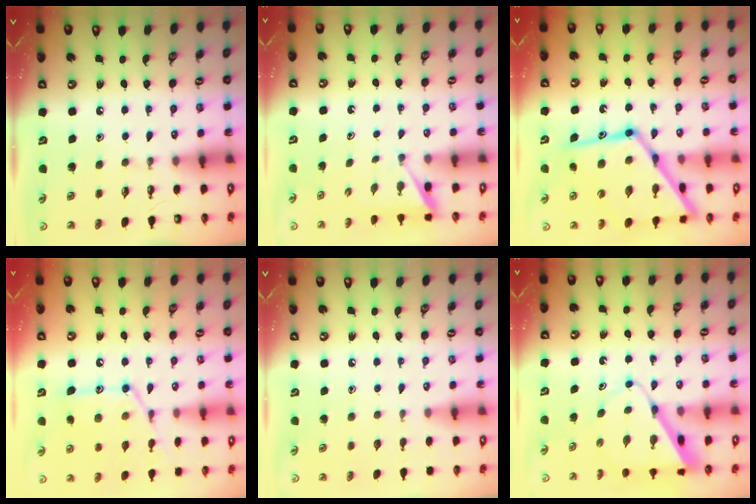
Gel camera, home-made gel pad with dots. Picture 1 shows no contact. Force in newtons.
{"total": 1.9, "press": 1.9, "slide": 0.2}
{"total": 23.0, "press": 22.9, "slide": 1.8}
{"total": 13.6, "press": 13.6, "slide": 1.2}
{"total": 0.0}
{"total": 7.7, "press": 7.7, "slide": 0.4}